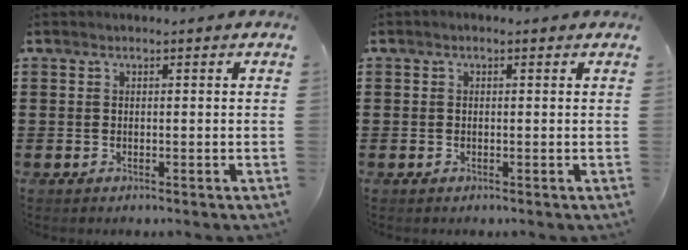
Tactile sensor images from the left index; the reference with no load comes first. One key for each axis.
{"total": 0.5, "fx": -0.1, "fy": 0.4, "fz": 0.3, "tx": -0.006, "ty": 0.001, "tz": -0.002}